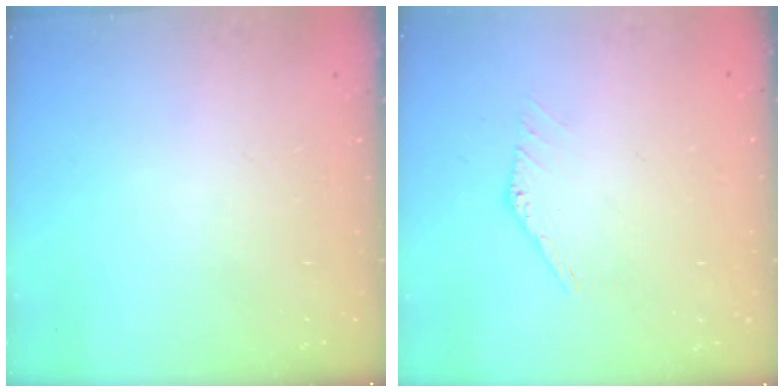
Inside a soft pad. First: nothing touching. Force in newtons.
{"total": 1.0, "press": 1.0, "slide": 0.1}